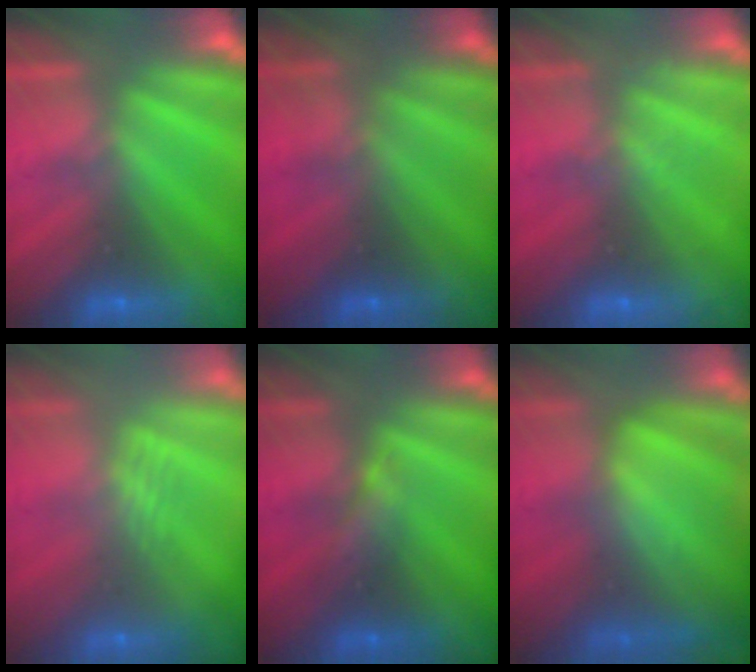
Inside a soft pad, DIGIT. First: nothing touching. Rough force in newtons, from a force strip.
{"total": 2.9}
{"total": 1.8}
{"total": 2.3}
{"total": 2.3}
{"total": 9.0}